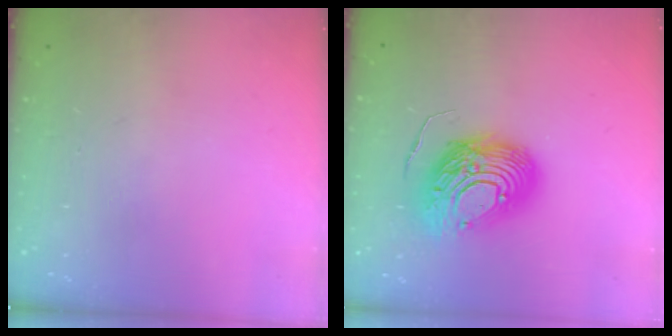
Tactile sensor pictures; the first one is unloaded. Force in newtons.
{"total": 16.1, "press": 16.1, "slide": 1.4}